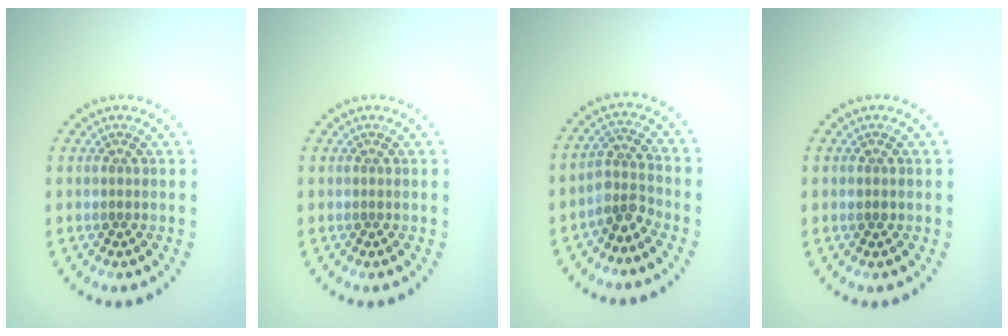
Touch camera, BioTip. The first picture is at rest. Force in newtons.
{"total": 0.0}
{"total": 2.6, "press": 2.0, "slide": 1.7}
{"total": 0.9, "press": 0.9, "slide": 0.1}